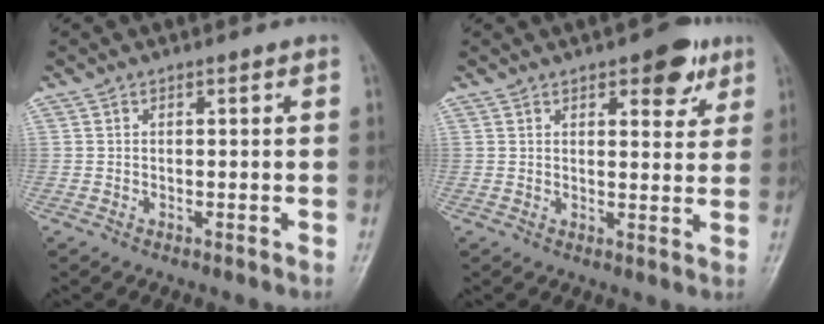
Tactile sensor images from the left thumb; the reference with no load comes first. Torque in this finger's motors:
{"motor_torque": [0.12, -0.03, -0.11, -0.04, 0.09]}